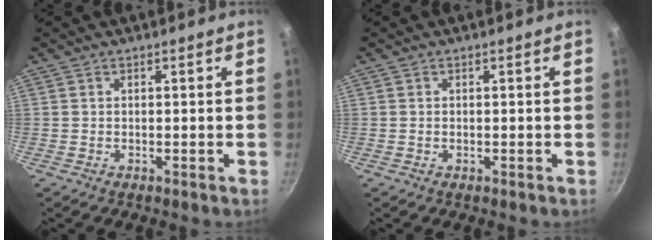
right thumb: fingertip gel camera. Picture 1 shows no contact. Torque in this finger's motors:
{"motor_torque": [-0.37, 0.18, -0.31, 0.22, 0.02]}